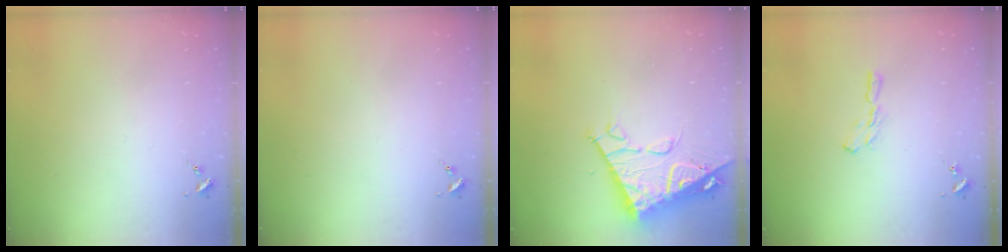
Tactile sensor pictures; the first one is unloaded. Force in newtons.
{"total": 0.0}
{"total": 13.9, "press": 13.8, "slide": 1.4}
{"total": 5.8, "press": 5.8, "slide": 0.5}